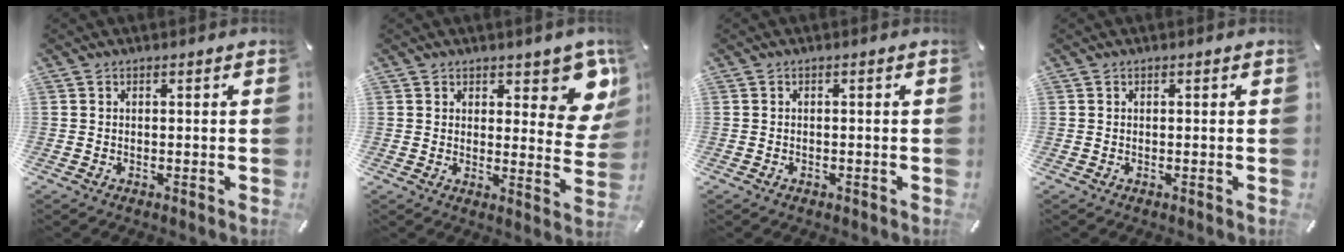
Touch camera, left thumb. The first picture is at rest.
{"total": 10.2, "force": [6.8, 4.8, 5.9], "torque": [-0.050, -0.052, 0.117]}
{"total": 0.8, "force": [-0.4, 0.5, 0.3], "torque": [-0.006, 0.001, -0.010]}
{"total": 0.0}